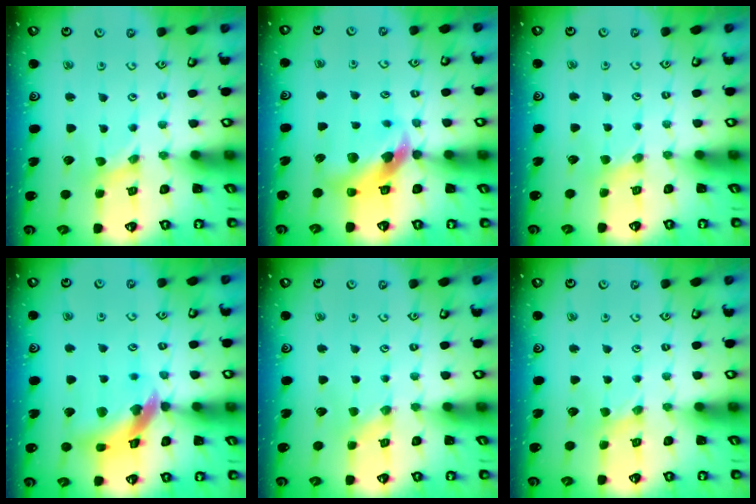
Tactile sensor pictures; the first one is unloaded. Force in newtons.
{"total": 11.2, "press": 11.1, "slide": 1.3}
{"total": 2.1, "press": 2.1, "slide": 0.4}
{"total": 11.7, "press": 11.6, "slide": 1.7}
{"total": 1.5, "press": 1.5, "slide": 0.3}
{"total": 1.1, "press": 1.1, "slide": 0.4}